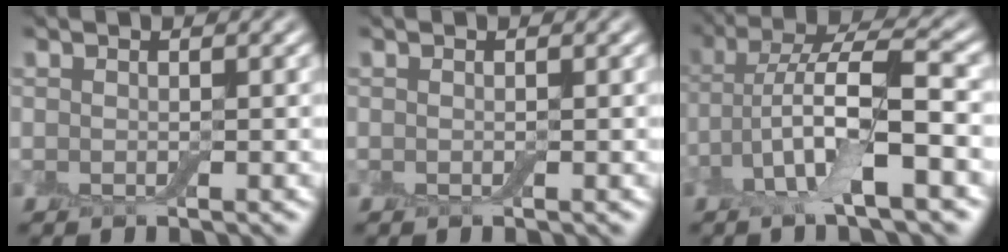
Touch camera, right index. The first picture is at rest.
{"total": 0.0}
{"total": 8.1, "force": [-2.3, 2.3, 7.4], "torque": [-0.148, 0.014, -0.051]}